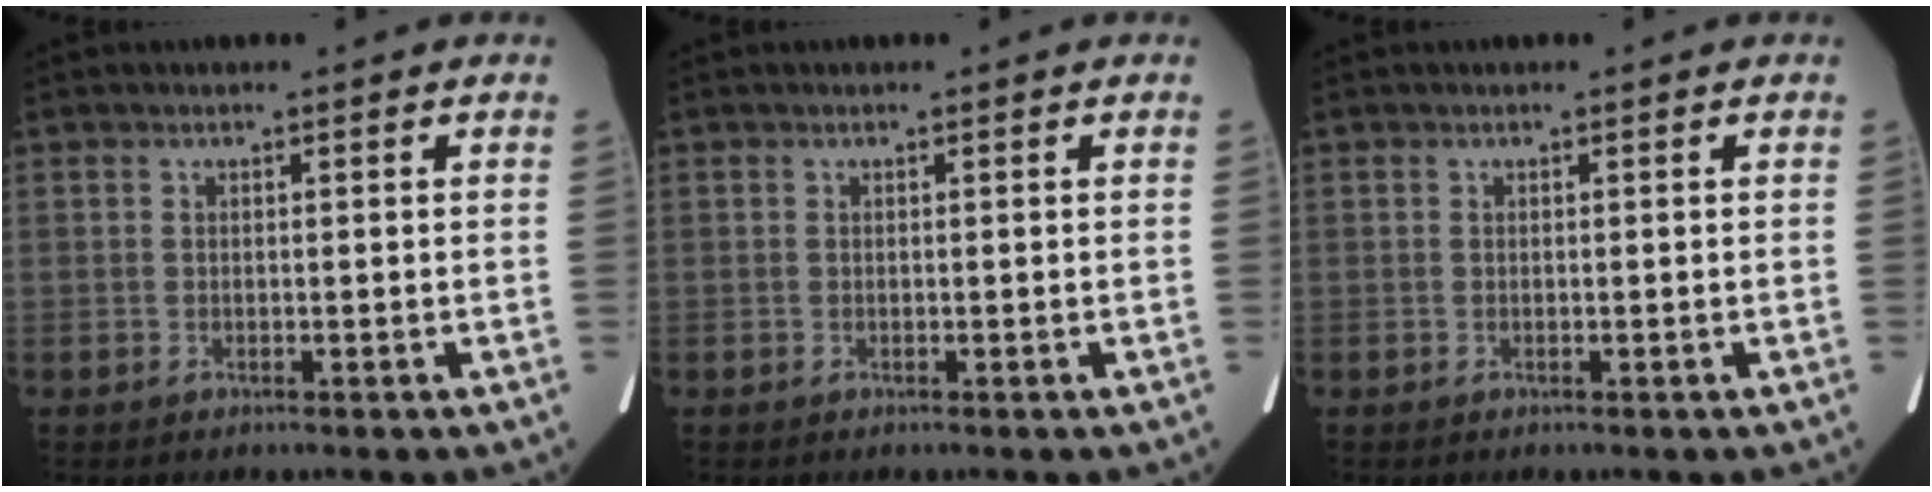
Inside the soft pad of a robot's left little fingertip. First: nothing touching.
{"total": 0.0}
{"total": 0.0}